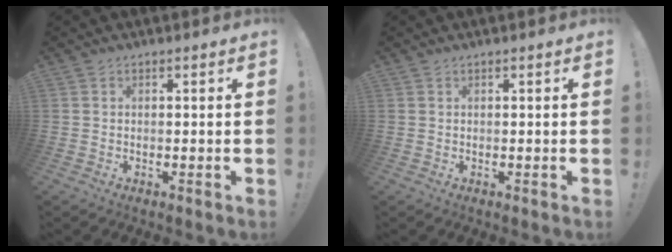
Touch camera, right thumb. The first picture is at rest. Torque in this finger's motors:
{"motor_torque": [0.02, -0.15, -0.10, 0.18, -0.01]}